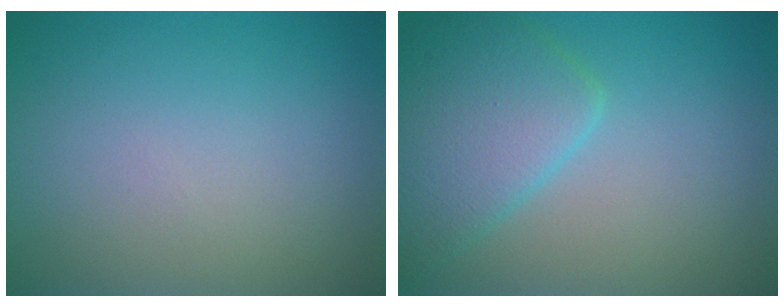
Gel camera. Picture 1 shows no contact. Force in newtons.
{"total": 5.1, "press": 5.0, "slide": 0.3}